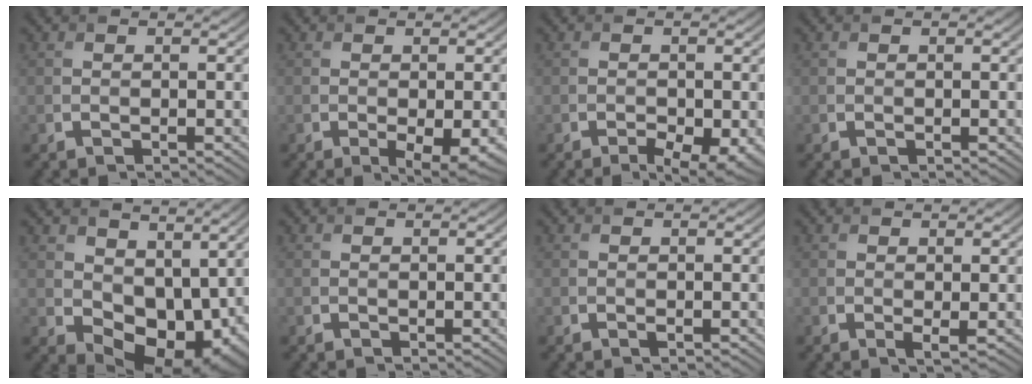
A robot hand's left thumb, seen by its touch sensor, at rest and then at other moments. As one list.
[{"total": 3.5, "force": [-1.2, 1.1, 3.1], "torque": [-0.051, -0.012, -0.012]}, {"total": 4.1, "force": [-2.2, 1.6, 3.1], "torque": [-0.045, -0.006, -0.023]}, {"total": 0.0}, {"total": 11.2, "force": [2.2, 7.7, 7.8], "torque": [-0.131, -0.030, 0.058]}, {"total": 0.0}, {"total": 0.0}, {"total": 1.0, "force": [0.2, 0.1, 0.9], "torque": [-0.017, -0.006, 0.002]}]